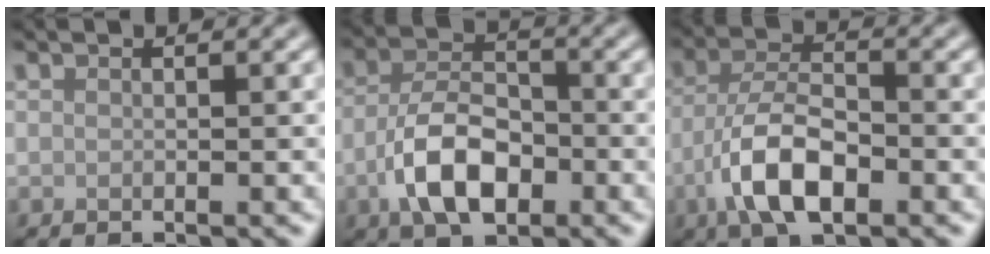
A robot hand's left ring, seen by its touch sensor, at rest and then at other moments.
{"total": 6.4, "force": [-2.5, 3.5, 4.8], "torque": [-0.089, 0.000, -0.052]}
{"total": 6.6, "force": [-2.9, 2.9, 5.2], "torque": [-0.100, 0.003, -0.061]}